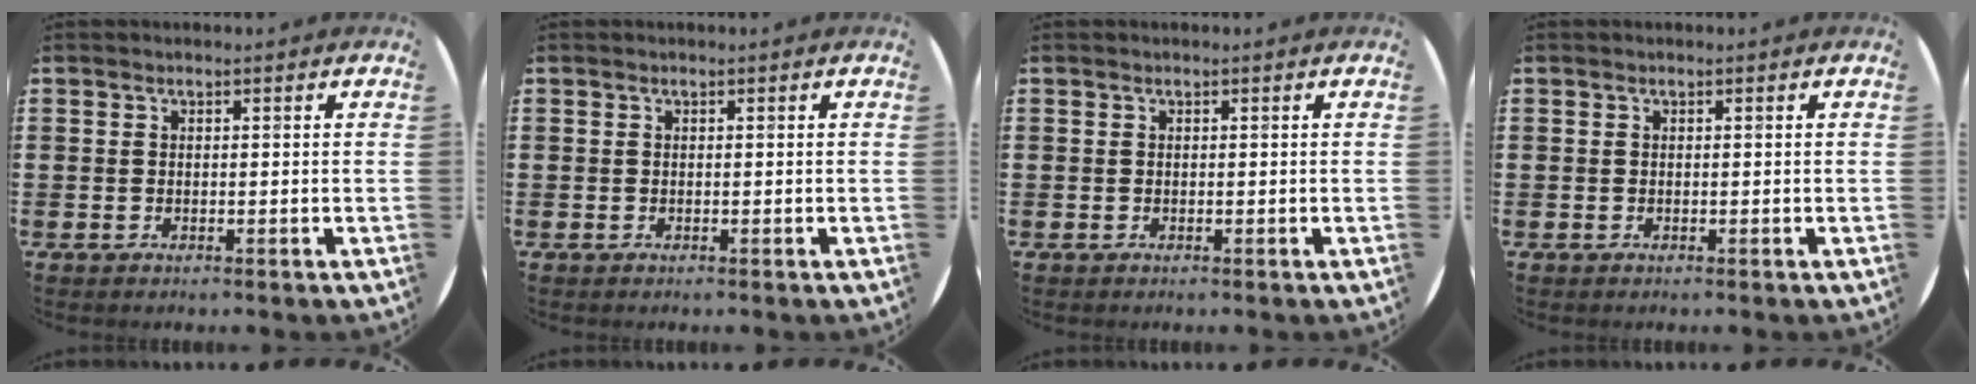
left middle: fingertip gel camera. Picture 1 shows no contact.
{"total": 0.0}
{"total": 0.0}
{"total": 0.0}